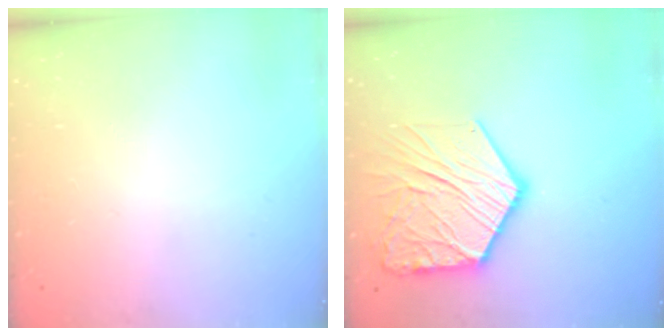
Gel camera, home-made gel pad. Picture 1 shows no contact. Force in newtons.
{"total": 17.8, "press": 17.8, "slide": 1.4}